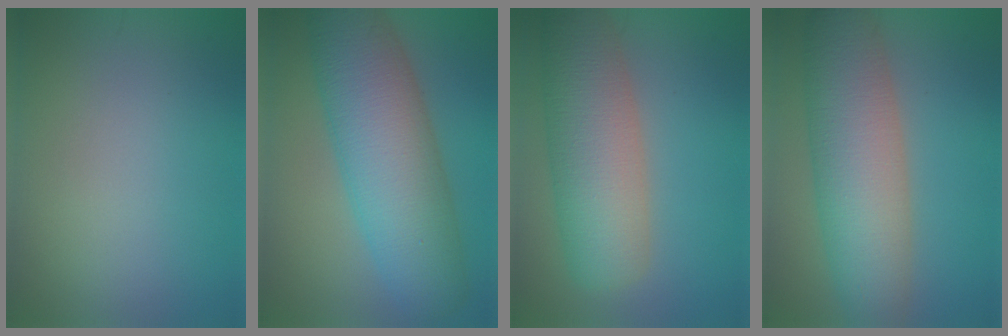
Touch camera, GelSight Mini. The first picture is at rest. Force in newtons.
{"total": 11.0, "press": 11.0, "slide": 0.2}
{"total": 8.8, "press": 8.7, "slide": 0.6}
{"total": 9.1, "press": 9.1, "slide": 0.2}